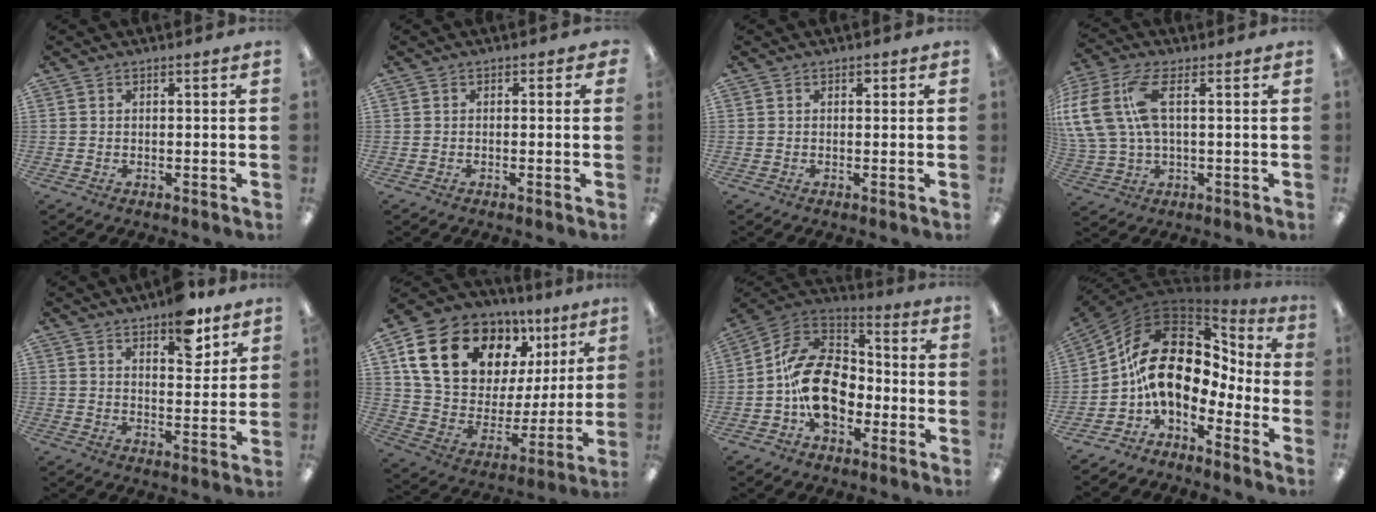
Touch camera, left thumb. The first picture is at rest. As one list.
[{"total": 0.8, "force": [-0.7, 0.4, 0.3], "torque": [-0.006, 0.002, -0.013]}, {"total": 0.9, "force": [0.2, 0.6, 0.6], "torque": [-0.013, 0.004, 0.002]}, {"total": 15.2, "force": [3.3, 7.9, 12.5], "torque": [-0.281, -0.003, 0.059]}, {"total": 9.7, "force": [6.7, 4.3, 5.6], "torque": [-0.054, -0.038, 0.108]}, {"total": 20.4, "force": [11.6, 12.8, 10.9], "torque": [-0.193, -0.057, 0.219]}, {"total": 17.6, "force": [-3.7, 11.7, 12.7], "torque": [-0.264, 0.044, -0.067]}, {"total": 16.3, "force": [2.1, 10.1, 12.6], "torque": [-0.254, -0.010, 0.037]}]